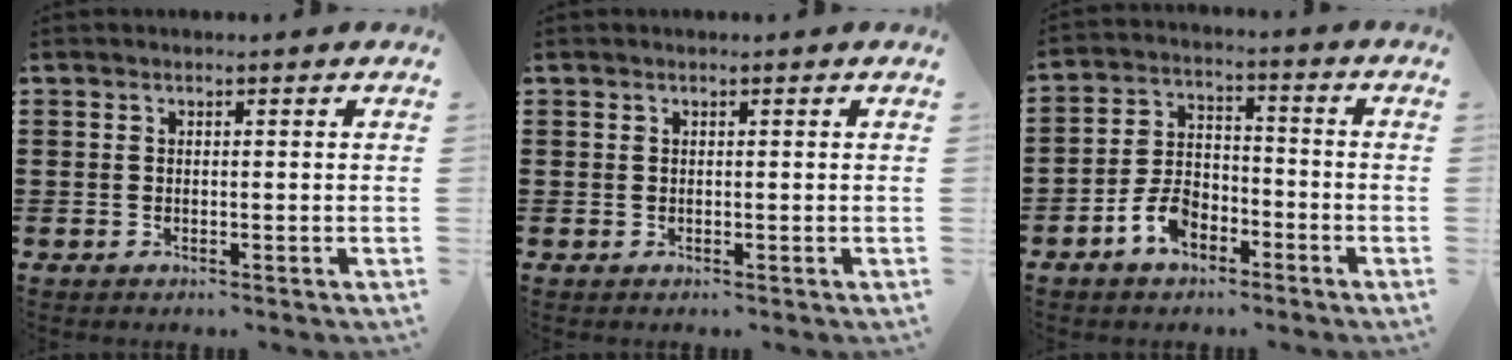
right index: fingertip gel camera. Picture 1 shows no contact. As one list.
[{"total": 0.0}, {"total": 6.4, "force": [-3.8, 3.8, 3.5], "torque": [-0.087, 0.009, -0.076]}]